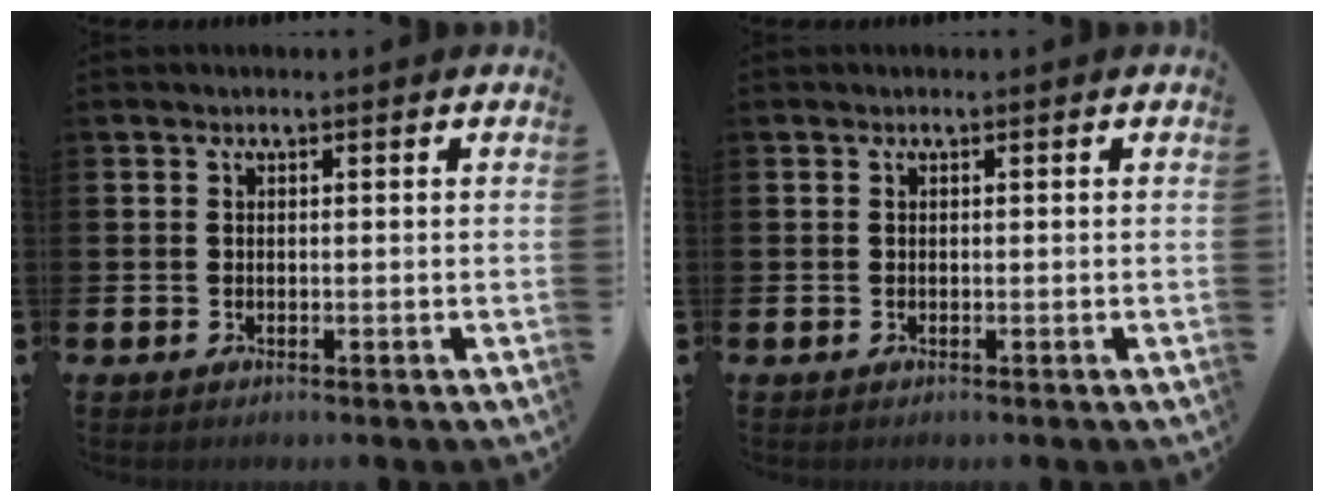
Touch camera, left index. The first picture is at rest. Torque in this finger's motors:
{"motor_torque": [0.00, 0.00, 0.00, 0.00]}